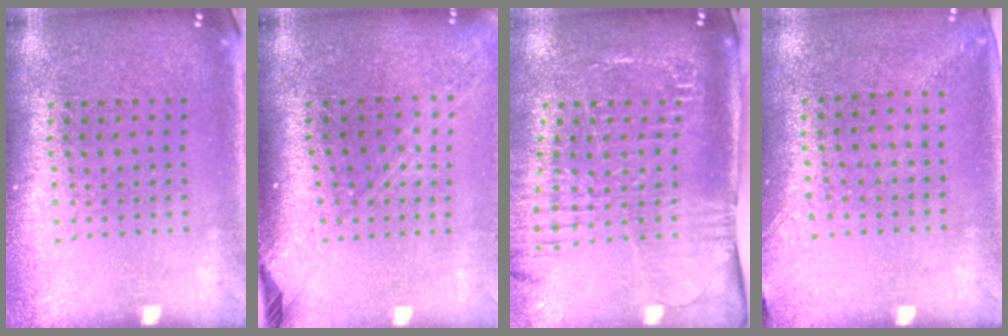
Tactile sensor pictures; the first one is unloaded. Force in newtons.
{"total": 2.2, "press": 1.6, "slide": 1.5}
{"total": 2.1, "press": 1.9, "slide": 0.9}
{"total": 1.3, "press": 1.0, "slide": 0.8}